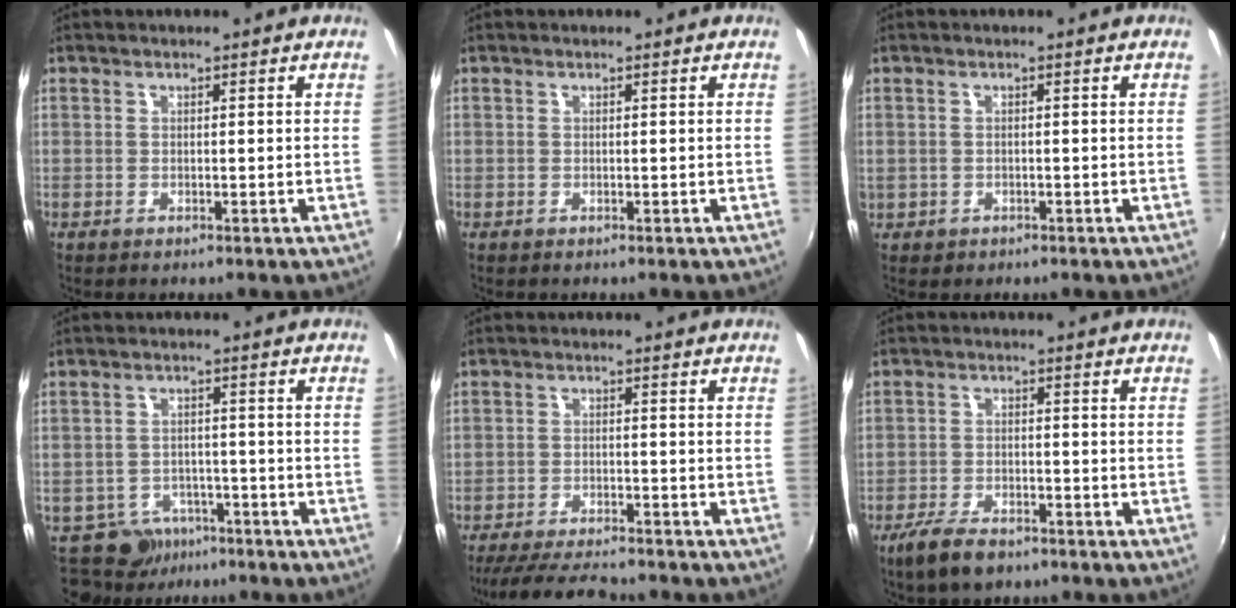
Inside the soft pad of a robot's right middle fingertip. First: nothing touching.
{"total": 0.0}
{"total": 2.0, "force": [-0.6, 1.8, 0.6], "torque": [-0.015, -0.005, -0.007]}
{"total": 6.6, "force": [-4.9, 4.3, 0.9], "torque": [-0.028, 0.009, -0.074]}
{"total": 10.3, "force": [-9.3, 1.4, 4.2], "torque": [-0.107, -0.012, -0.154]}
{"total": 7.2, "force": [-5.3, 2.9, 3.9], "torque": [-0.108, -0.013, -0.096]}